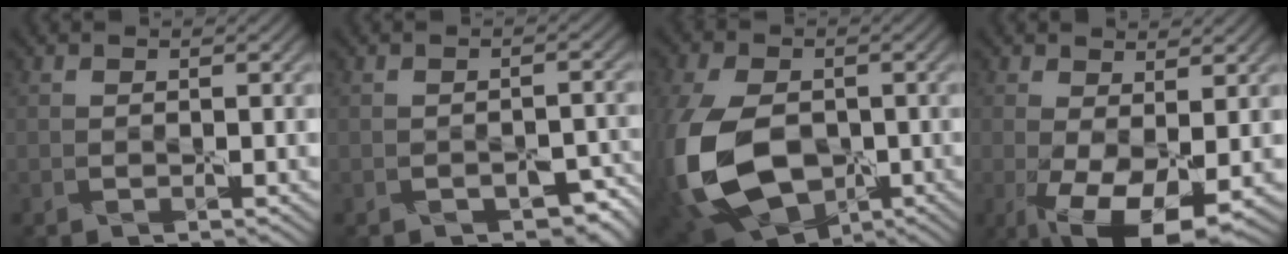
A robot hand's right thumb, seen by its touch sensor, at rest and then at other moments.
{"total": 4.0, "force": [-2.3, 2.2, 2.4], "torque": [-0.034, -0.005, -0.023]}
{"total": 16.0, "force": [-3.6, 10.6, 11.4], "torque": [-0.295, -0.041, -0.060]}
{"total": 8.7, "force": [-1.9, 4.1, 7.5], "torque": [-0.151, -0.017, -0.024]}